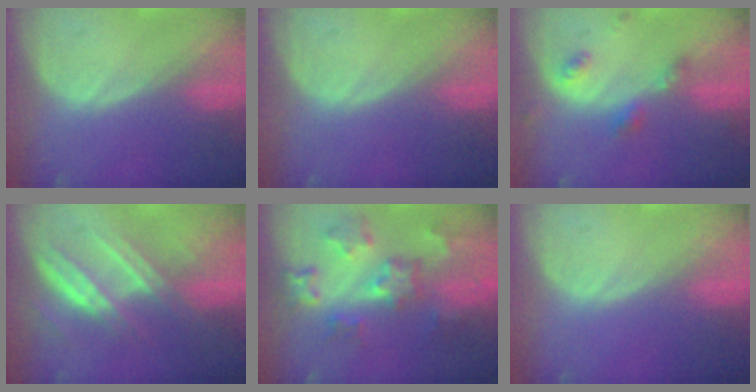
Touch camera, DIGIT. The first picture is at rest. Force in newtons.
{"total": 0.0}
{"total": 3.8, "press": 3.7, "slide": 0.5}
{"total": 7.7, "press": 6.9, "slide": 3.5}
{"total": 8.8, "press": 7.9, "slide": 3.8}
{"total": 0.0}